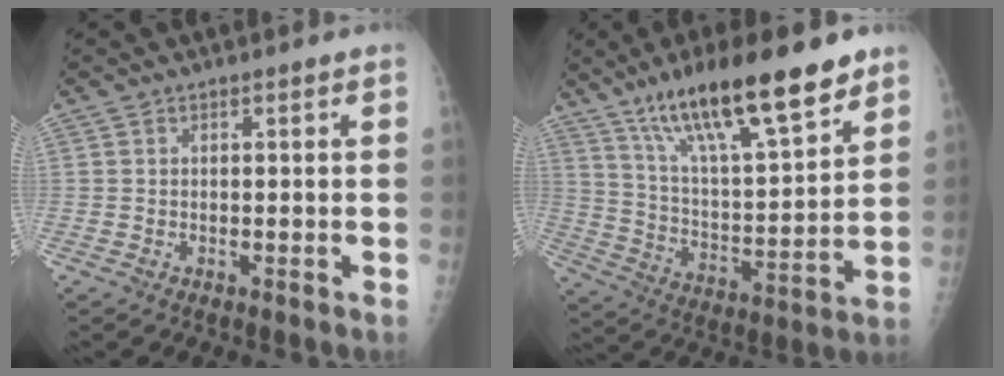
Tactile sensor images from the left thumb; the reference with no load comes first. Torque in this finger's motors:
{"motor_torque": [0.50, 0.50, 1.41, -1.36, 0.46]}